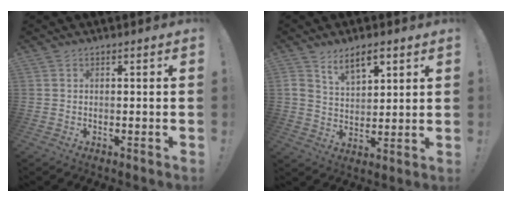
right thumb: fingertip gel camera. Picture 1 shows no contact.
{"total": 8.6, "force": [5.5, 4.4, 5.1], "torque": [-0.086, -0.017, 0.101]}